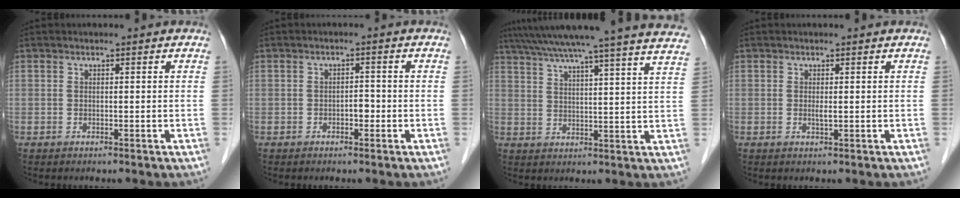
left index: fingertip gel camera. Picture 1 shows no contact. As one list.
[{"total": 1.6, "force": [-0.7, 0.8, 1.2], "torque": [-0.015, 0.004, -0.012]}, {"total": 28.1, "force": [25.0, -1.0, 12.8], "torque": [-0.214, -0.022, 0.322]}, {"total": 0.9, "force": [0.1, 0.1, 0.9], "torque": [-0.022, -0.003, 0.002]}]